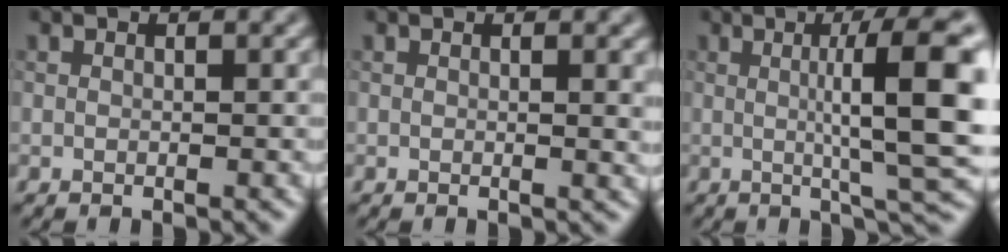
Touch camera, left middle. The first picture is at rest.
{"total": 1.3, "force": [0.4, 0.4, 1.2], "torque": [-0.010, -0.001, 0.003]}
{"total": 9.2, "force": [0.9, 1.5, 9.0], "torque": [-0.117, 0.008, 0.013]}